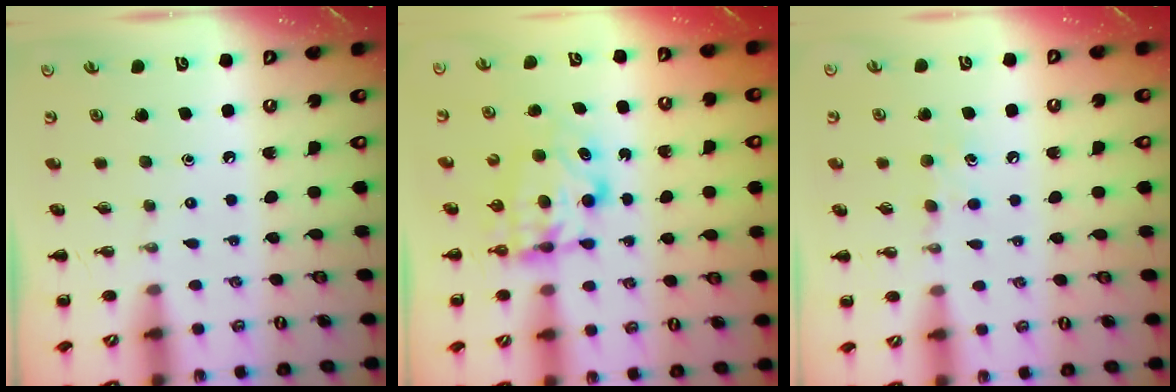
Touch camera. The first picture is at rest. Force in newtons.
{"total": 6.0, "press": 6.0, "slide": 0.4}
{"total": 6.2, "press": 6.0, "slide": 1.7}